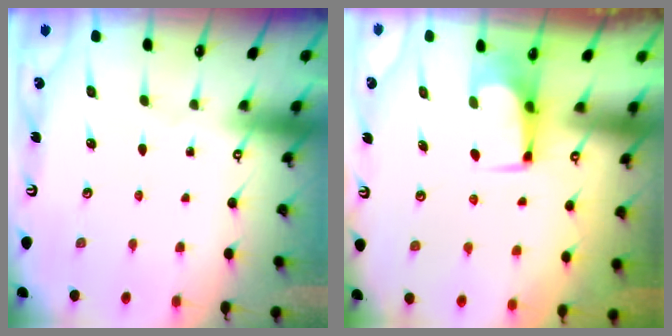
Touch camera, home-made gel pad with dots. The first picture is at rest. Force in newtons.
{"total": 1.5, "press": 1.5, "slide": 0.3}